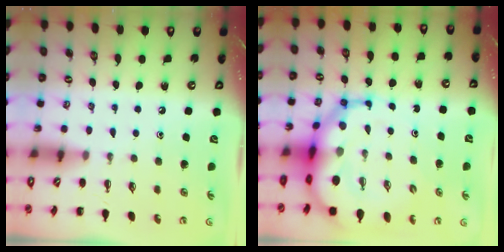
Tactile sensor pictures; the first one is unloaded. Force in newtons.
{"total": 14.3, "press": 13.8, "slide": 4.0}